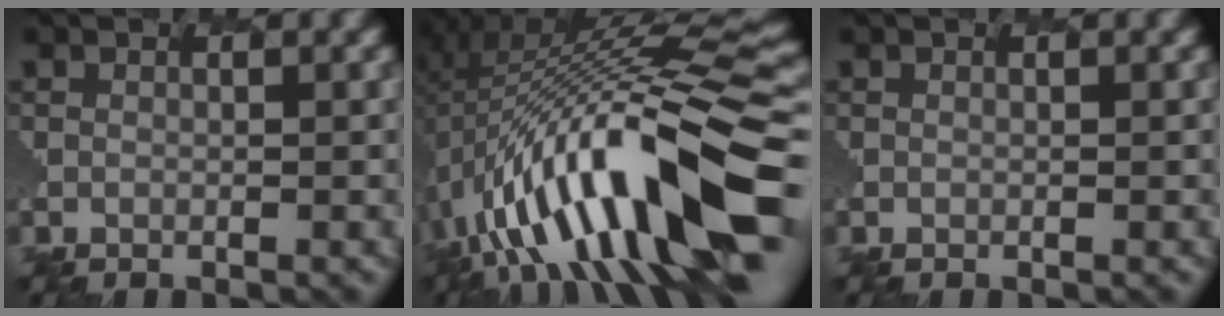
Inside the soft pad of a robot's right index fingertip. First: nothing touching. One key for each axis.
{"total": 14.4, "fx": -3.9, "fy": 3.5, "fz": 13.4, "tx": -0.221, "ty": 0.036, "tz": -0.053}
{"total": 0.0}